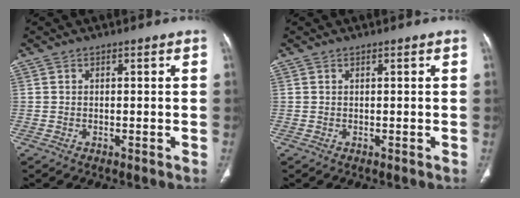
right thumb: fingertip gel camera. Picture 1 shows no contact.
{"total": 0.0}